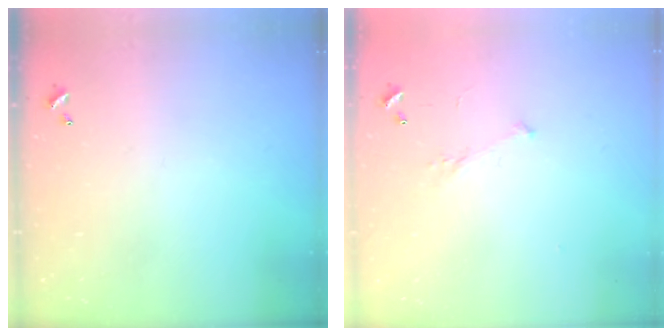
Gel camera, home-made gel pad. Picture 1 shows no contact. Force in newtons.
{"total": 4.2, "press": 4.0, "slide": 1.1}